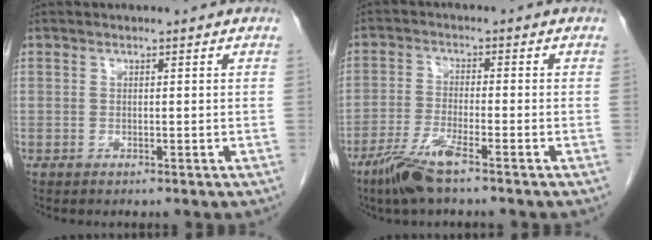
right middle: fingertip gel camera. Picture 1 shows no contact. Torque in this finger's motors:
{"motor_torque": [0.19, -0.14, 0.08, 0.06]}